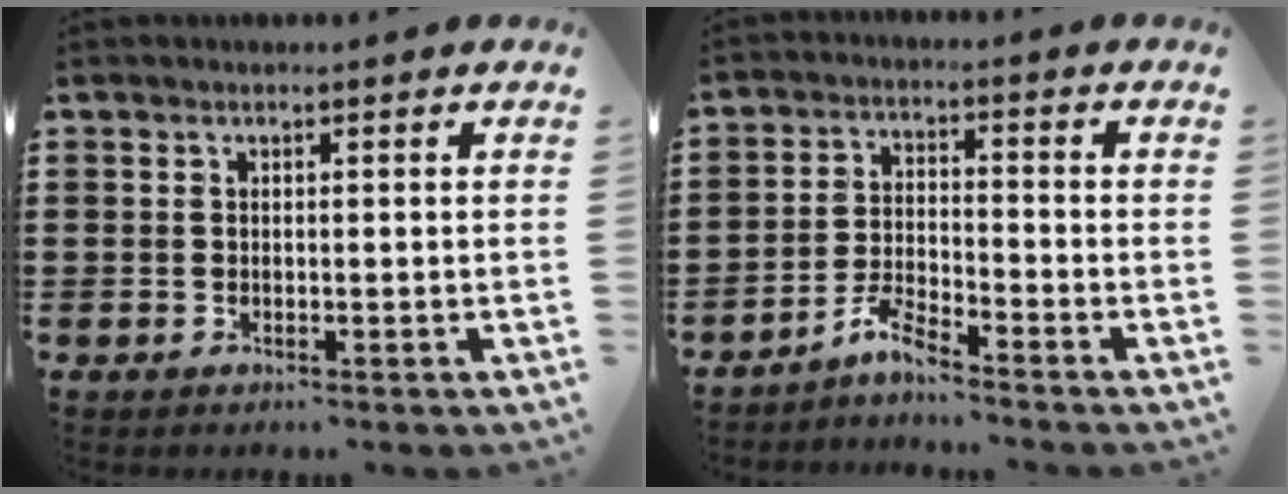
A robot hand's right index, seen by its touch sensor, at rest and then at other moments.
{"total": 4.3, "force": [-4.0, 0.2, 1.6], "torque": [-0.046, 0.002, -0.083]}